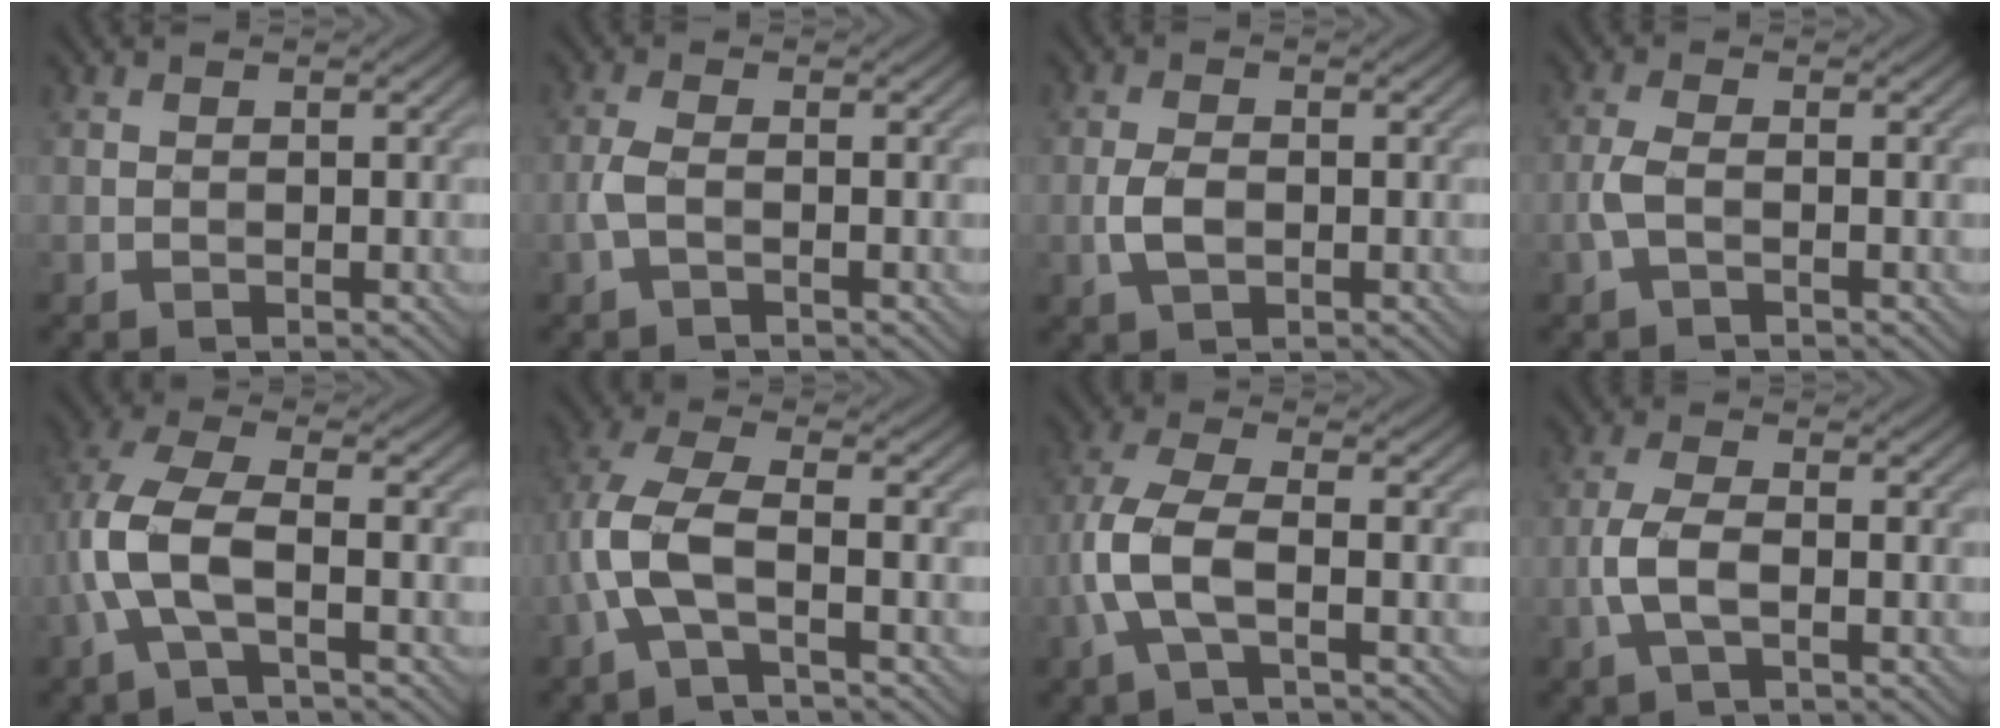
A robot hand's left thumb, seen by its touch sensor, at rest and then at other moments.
{"total": 2.3, "force": [-0.8, 0.6, 2.0], "torque": [-0.051, 0.005, -0.024]}
{"total": 3.1, "force": [-0.7, 1.7, 2.5], "torque": [-0.056, 0.000, -0.015]}
{"total": 2.6, "force": [-0.9, 0.8, 2.3], "torque": [-0.059, 0.004, -0.026]}
{"total": 7.9, "force": [-1.8, 3.0, 7.1], "torque": [-0.173, 0.014, -0.047]}
{"total": 7.2, "force": [-2.1, 2.5, 6.4], "torque": [-0.158, 0.011, -0.056]}
{"total": 7.0, "force": [-1.9, 2.4, 6.3], "torque": [-0.153, 0.010, -0.048]}
{"total": 4.2, "force": [-1.2, 1.5, 3.7], "torque": [-0.090, 0.003, -0.032]}